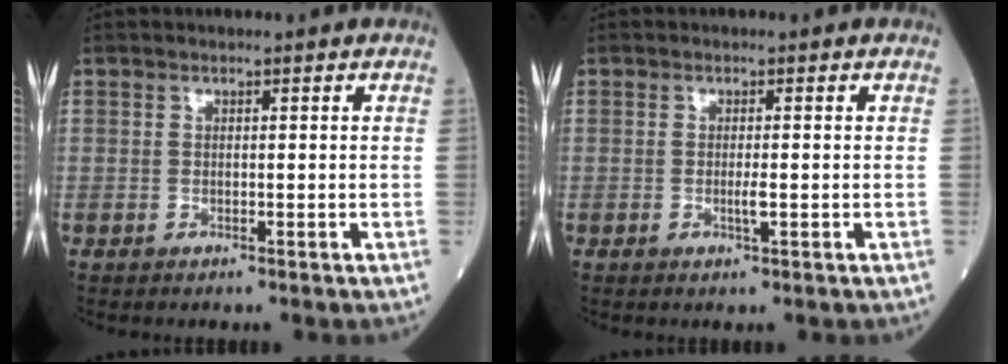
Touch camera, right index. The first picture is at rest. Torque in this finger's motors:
{"motor_torque": [0.29, -0.03, 0.14, 0.05]}